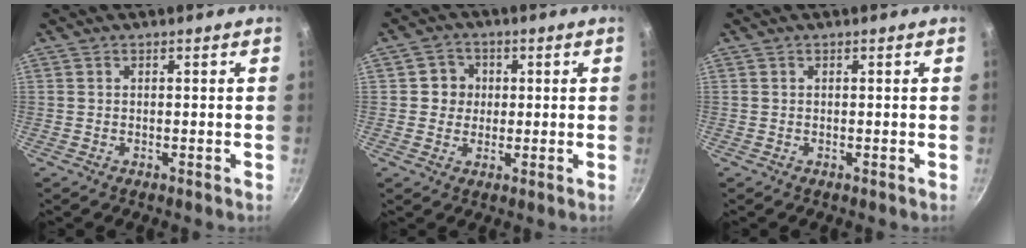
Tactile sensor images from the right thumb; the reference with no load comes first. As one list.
[{"total": 4.7, "force": [0.6, 4.5, 1.2], "torque": [0.017, 0.004, 0.003]}, {"total": 0.0}]